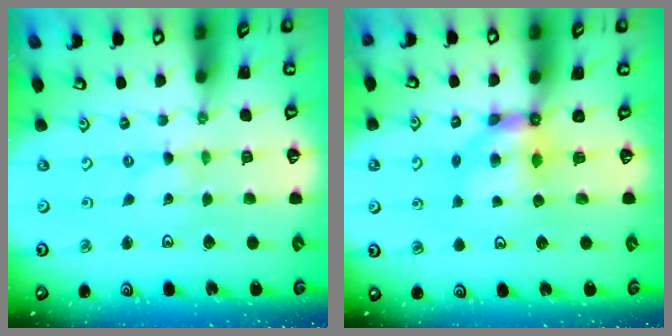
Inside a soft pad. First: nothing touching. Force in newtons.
{"total": 6.6, "press": 6.6, "slide": 0.5}